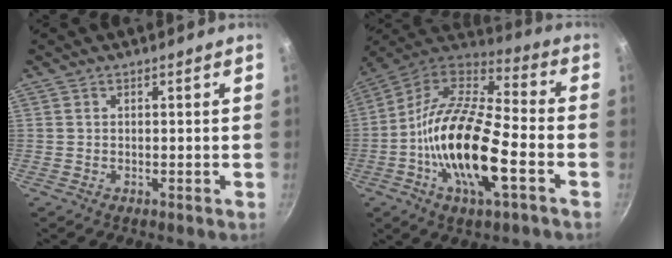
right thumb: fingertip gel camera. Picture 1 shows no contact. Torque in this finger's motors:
{"motor_torque": [0.13, 1.08, 1.83, -0.92, 0.62]}